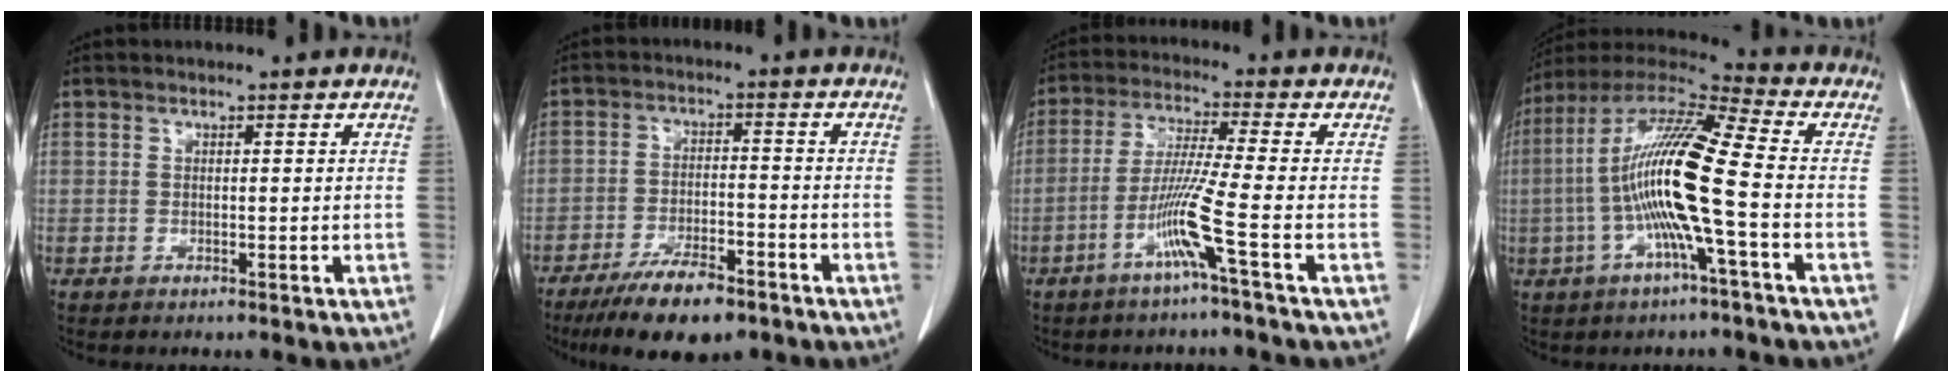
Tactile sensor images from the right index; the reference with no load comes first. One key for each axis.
{"total": 9.9, "fx": -7.1, "fy": 3.1, "fz": 6.1, "tx": -0.105, "ty": -0.012, "tz": -0.120}
{"total": 7.8, "fx": -3.4, "fy": -2.1, "fz": 6.7, "tx": -0.131, "ty": -0.009, "tz": -0.073}
{"total": 15.2, "fx": -2.3, "fy": 0.1, "fz": 15.0, "tx": -0.296, "ty": 0.013, "tz": -0.056}